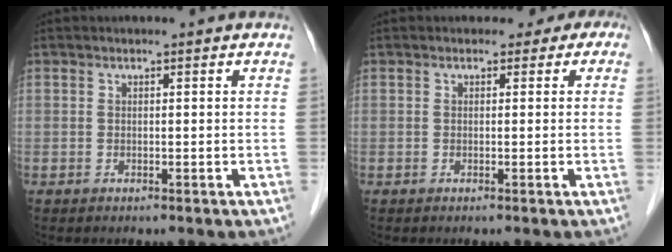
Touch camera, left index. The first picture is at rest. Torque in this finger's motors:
{"motor_torque": [0.79, -0.58, 0.27, 0.03]}